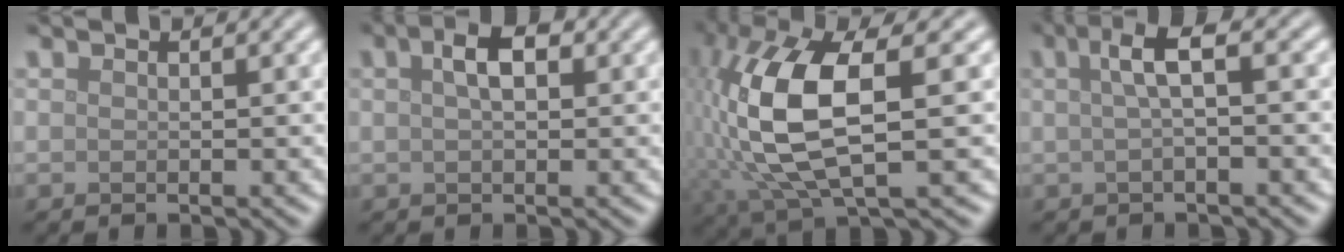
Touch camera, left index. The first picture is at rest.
{"total": 2.8, "force": [0.9, 1.4, 2.3], "torque": [-0.037, 0.008, 0.010]}
{"total": 10.9, "force": [0.7, 3.7, 10.2], "torque": [-0.219, 0.005, 0.014]}
{"total": 3.2, "force": [0.5, 0.7, 3.1], "torque": [-0.055, 0.011, 0.005]}